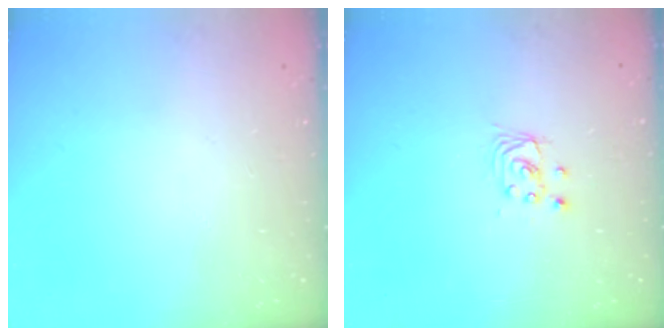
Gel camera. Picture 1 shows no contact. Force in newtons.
{"total": 2.8, "press": 2.8, "slide": 0.2}